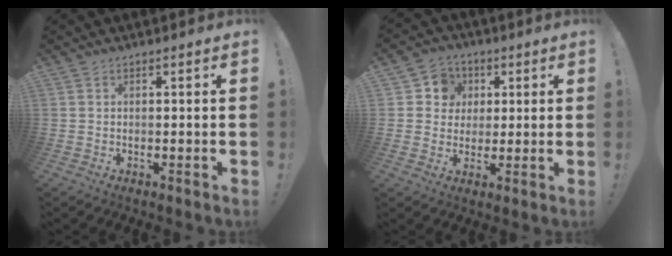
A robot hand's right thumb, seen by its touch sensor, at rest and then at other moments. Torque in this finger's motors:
{"motor_torque": [0.42, 1.23, 0.12, -0.13, -0.03]}